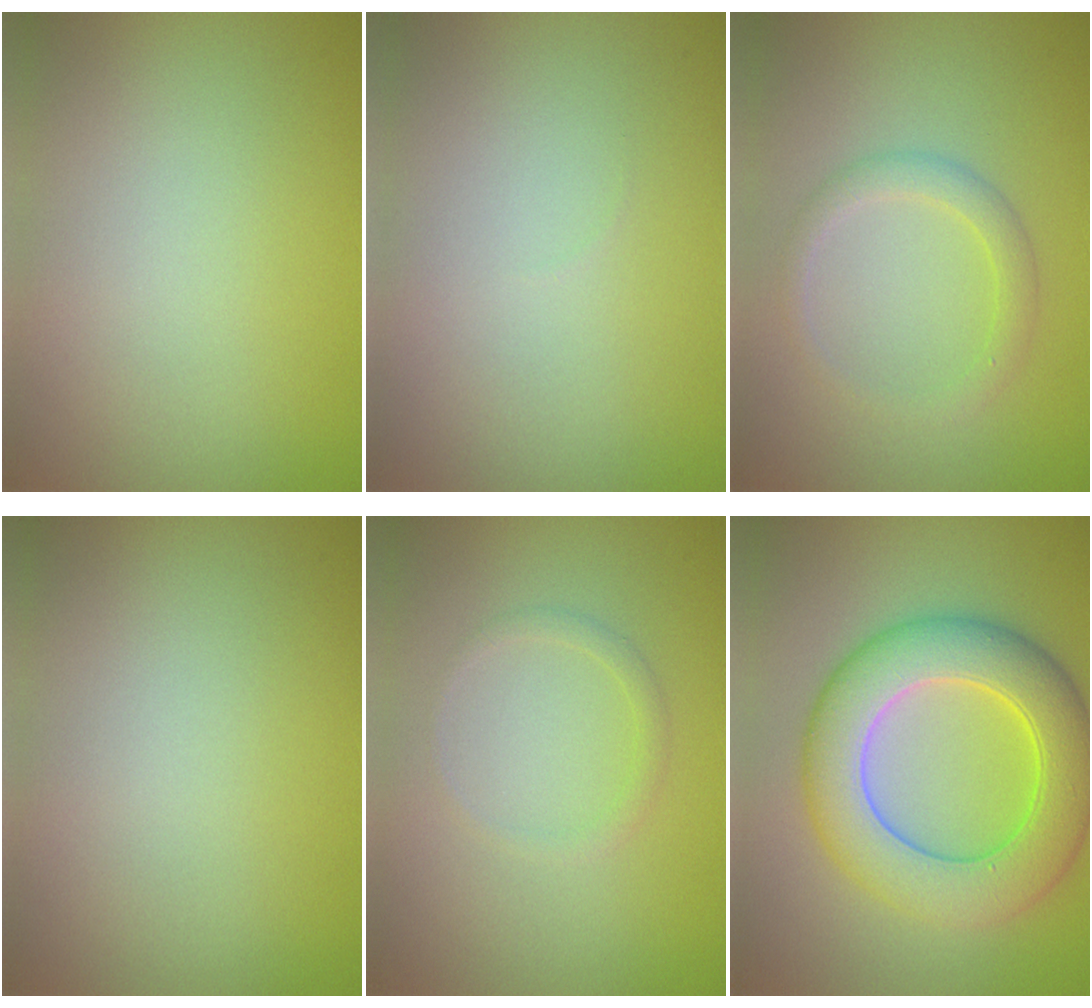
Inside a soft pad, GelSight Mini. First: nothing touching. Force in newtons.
{"total": 0.0}
{"total": 2.0, "press": 2.0, "slide": 0.2}
{"total": 0.0}
{"total": 1.1, "press": 1.1, "slide": 0.1}
{"total": 9.0, "press": 9.0, "slide": 0.1}